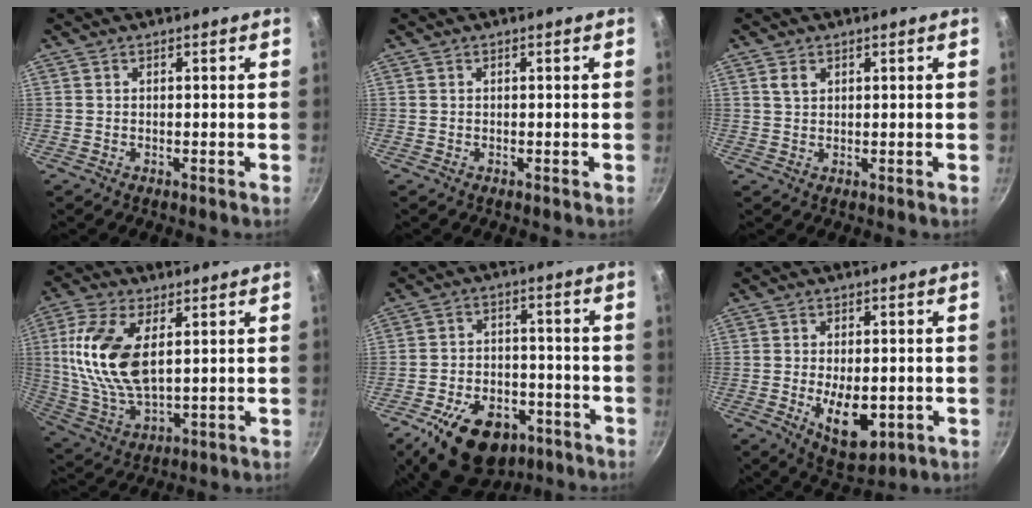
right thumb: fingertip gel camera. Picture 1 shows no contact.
{"total": 0.0}
{"total": 2.2, "force": [1.0, 1.5, 1.3], "torque": [-0.021, -0.002, 0.021]}
{"total": 15.7, "force": [3.5, 8.0, 13.0], "torque": [-0.260, -0.010, 0.075]}
{"total": 17.7, "force": [-9.8, 10.8, 9.9], "torque": [-0.137, 0.046, -0.145]}
{"total": 10.7, "force": [-2.3, 5.7, 8.7], "torque": [-0.113, -0.004, -0.019]}